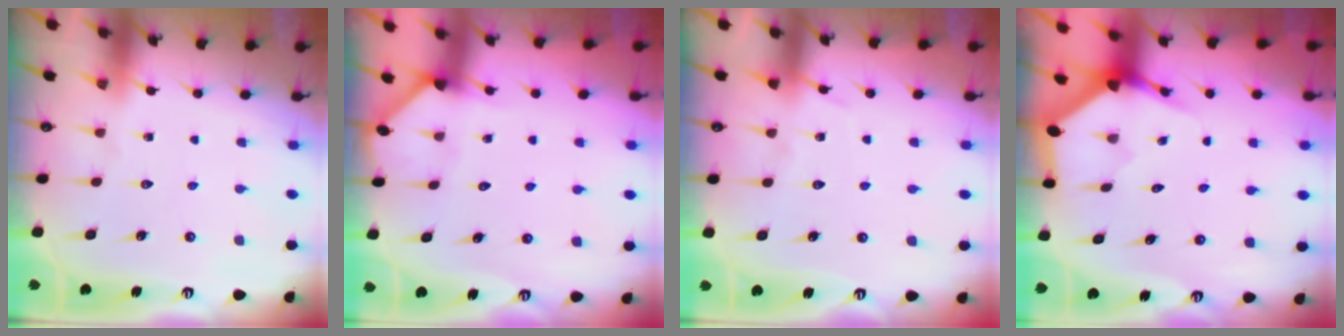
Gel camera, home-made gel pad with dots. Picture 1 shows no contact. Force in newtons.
{"total": 2.0, "press": 2.0, "slide": 0.1}
{"total": 4.6, "press": 4.6, "slide": 0.6}
{"total": 3.6, "press": 3.6, "slide": 0.1}